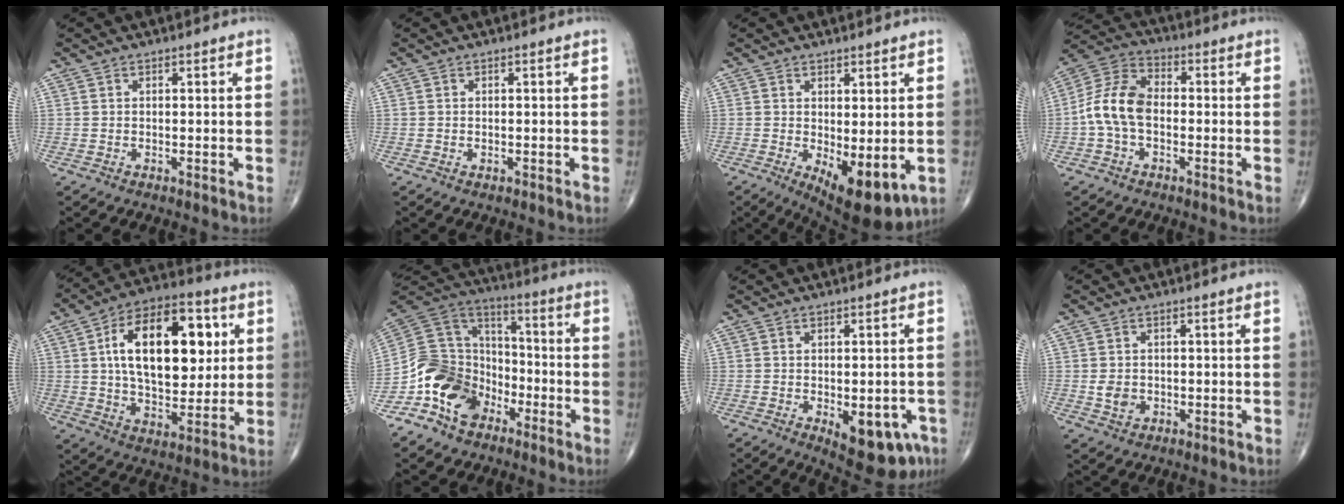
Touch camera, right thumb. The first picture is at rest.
{"total": 0.5, "force": [-0.1, 0.4, 0.3], "torque": [-0.008, 0.000, 0.000]}
{"total": 9.8, "force": [-1.9, 4.1, 8.7], "torque": [-0.117, -0.023, -0.013]}
{"total": 10.3, "force": [-1.5, 6.5, 7.9], "torque": [-0.151, 0.033, -0.041]}
{"total": 22.8, "force": [4.9, 12.5, 18.4], "torque": [-0.260, 0.000, 0.076]}
{"total": 15.8, "force": [-8.2, 11.1, 7.6], "torque": [-0.116, 0.082, -0.159]}
{"total": 11.3, "force": [-4.4, 5.6, 8.8], "torque": [-0.087, 0.005, -0.046]}
{"total": 3.3, "force": [-0.4, 2.7, 1.9], "torque": [-0.028, 0.000, -0.001]}